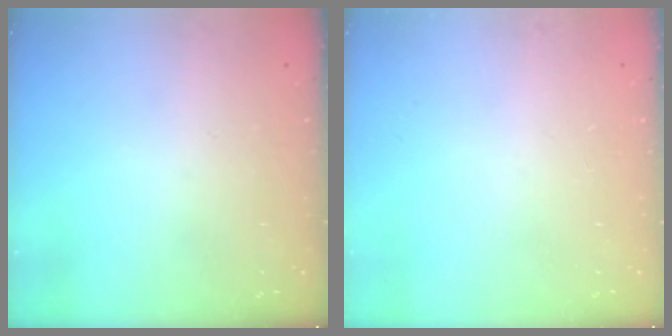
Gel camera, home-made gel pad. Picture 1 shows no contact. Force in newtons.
{"total": 0.0}